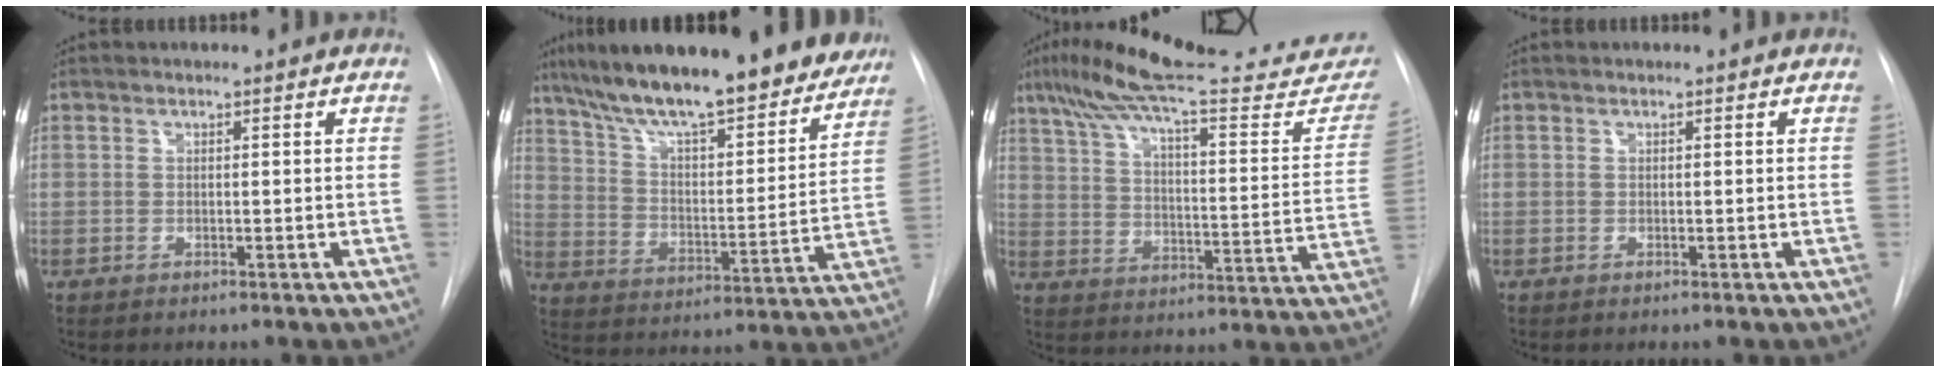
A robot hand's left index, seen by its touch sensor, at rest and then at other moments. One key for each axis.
{"total": 24.9, "fx": 20.5, "fy": 5.6, "fz": 12.9, "tx": -0.209, "ty": 0.005, "tz": 0.300}
{"total": 30.3, "fx": 25.8, "fy": 4.5, "fz": 15.2, "tx": -0.236, "ty": -0.034, "tz": 0.339}
{"total": 0.0}